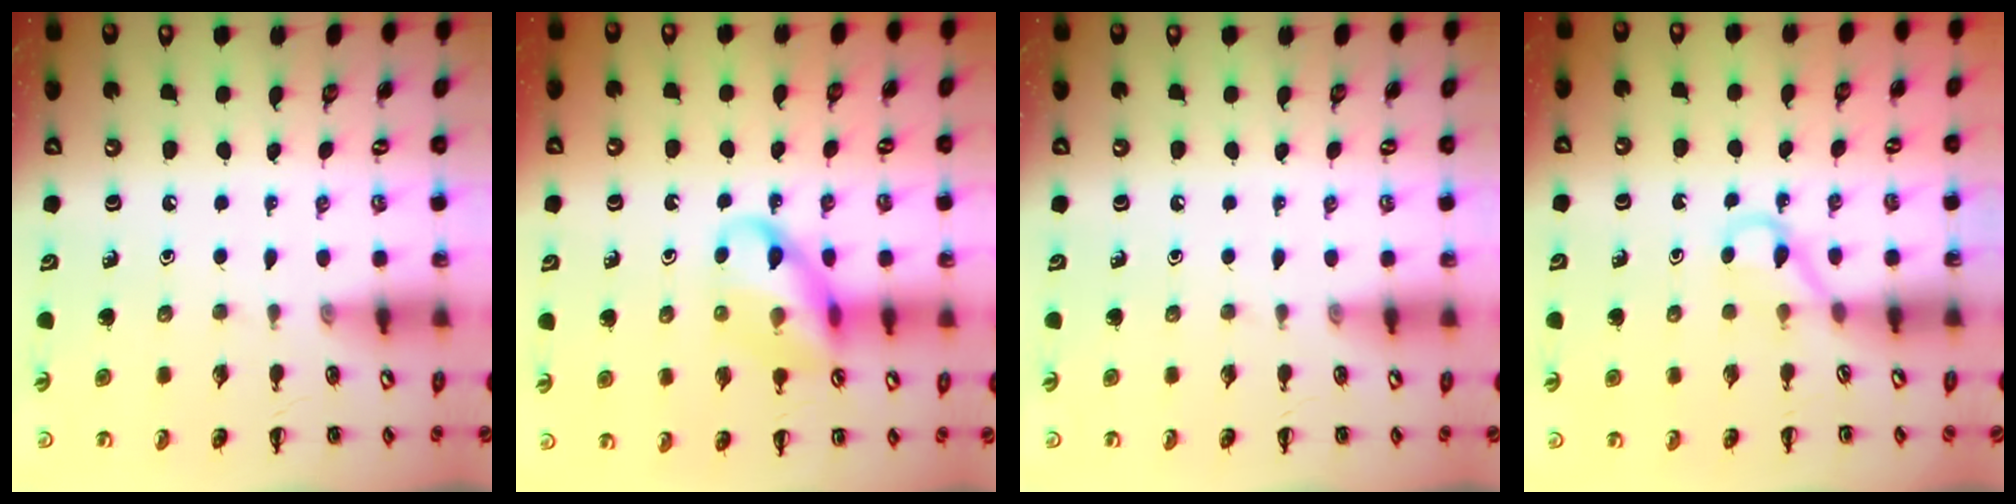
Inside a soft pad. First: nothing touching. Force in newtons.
{"total": 12.6, "press": 12.5, "slide": 1.6}
{"total": 0.0}
{"total": 3.0, "press": 2.8, "slide": 1.1}